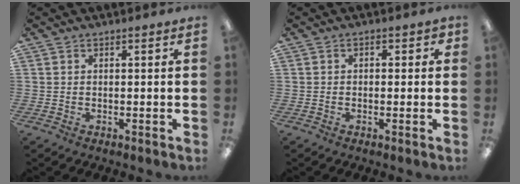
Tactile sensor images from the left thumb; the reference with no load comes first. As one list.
[{"total": 1.8, "force": [-0.6, 1.2, 1.2], "torque": [-0.012, 0.004, -0.013]}]